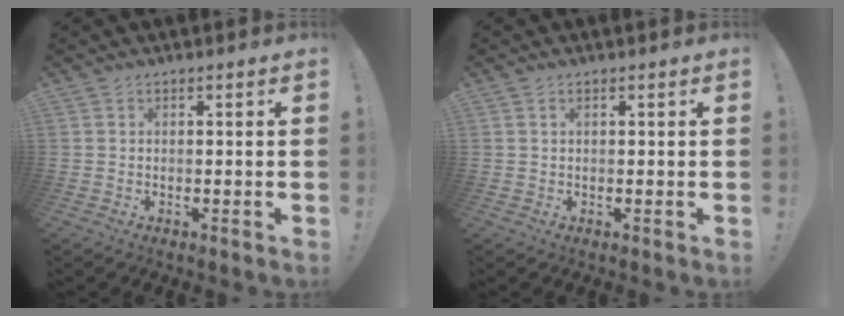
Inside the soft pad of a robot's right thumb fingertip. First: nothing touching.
{"total": 0.7, "force": [0.3, 0.1, 0.6], "torque": [-0.014, 0.002, 0.006]}